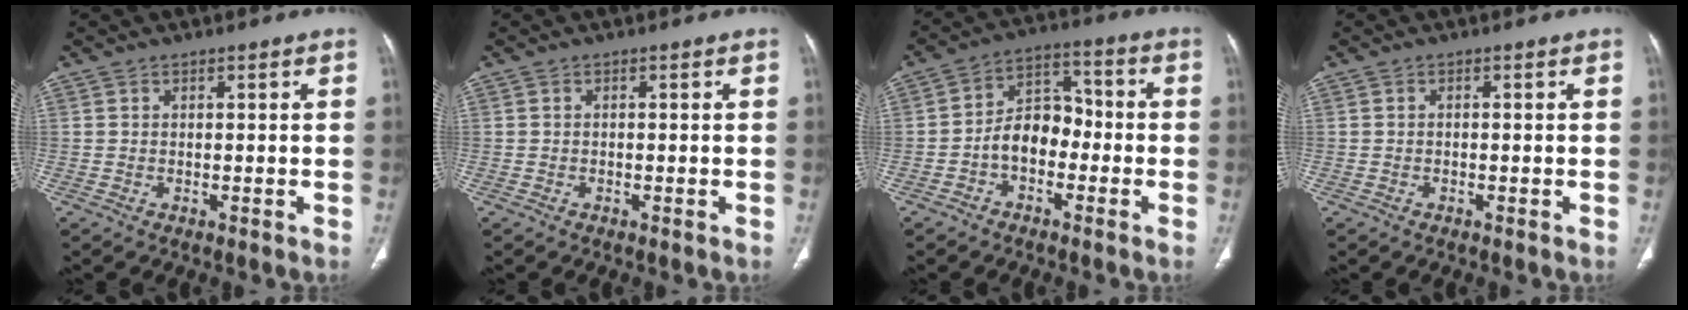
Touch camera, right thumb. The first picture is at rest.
{"total": 0.0}
{"total": 8.6, "force": [-2.5, 6.0, 5.6], "torque": [-0.068, 0.043, -0.056]}
{"total": 0.0}